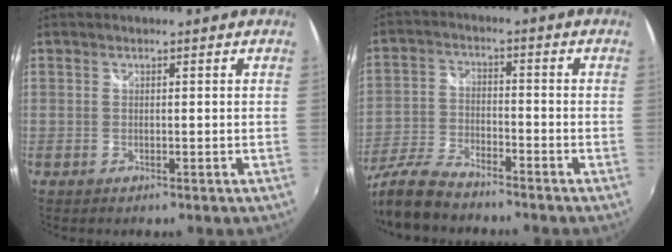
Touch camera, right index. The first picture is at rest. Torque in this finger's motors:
{"motor_torque": [0.02, -0.16, 0.01, 0.00]}